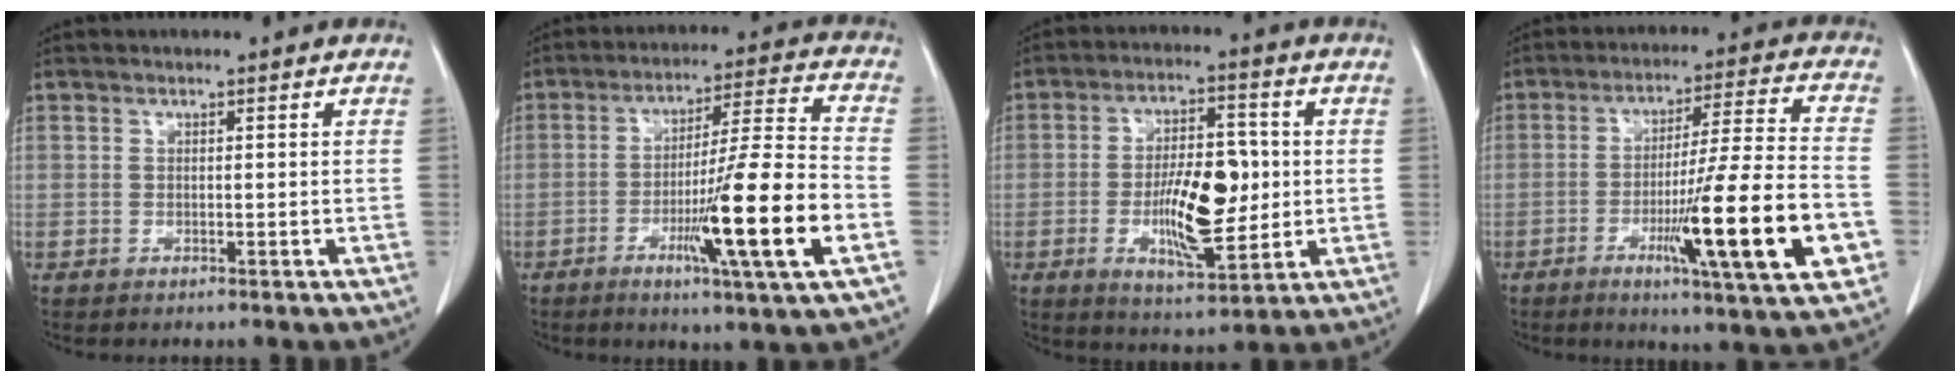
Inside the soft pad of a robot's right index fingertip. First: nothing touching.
{"total": 16.2, "force": [-5.4, -0.8, 15.2], "torque": [-0.256, -0.015, -0.088]}
{"total": 12.0, "force": [-1.2, 4.1, 11.2], "torque": [-0.199, 0.001, -0.016]}
{"total": 17.8, "force": [-5.7, -0.2, 16.9], "torque": [-0.256, -0.016, -0.087]}